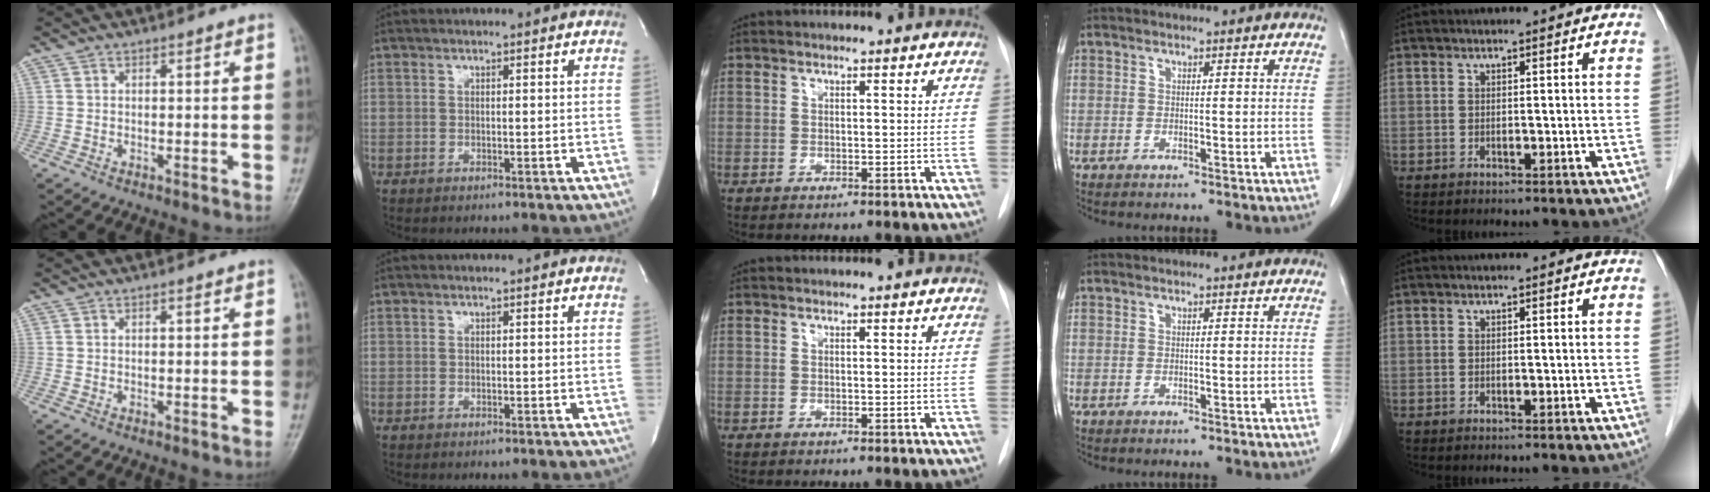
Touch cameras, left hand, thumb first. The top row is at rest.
{}